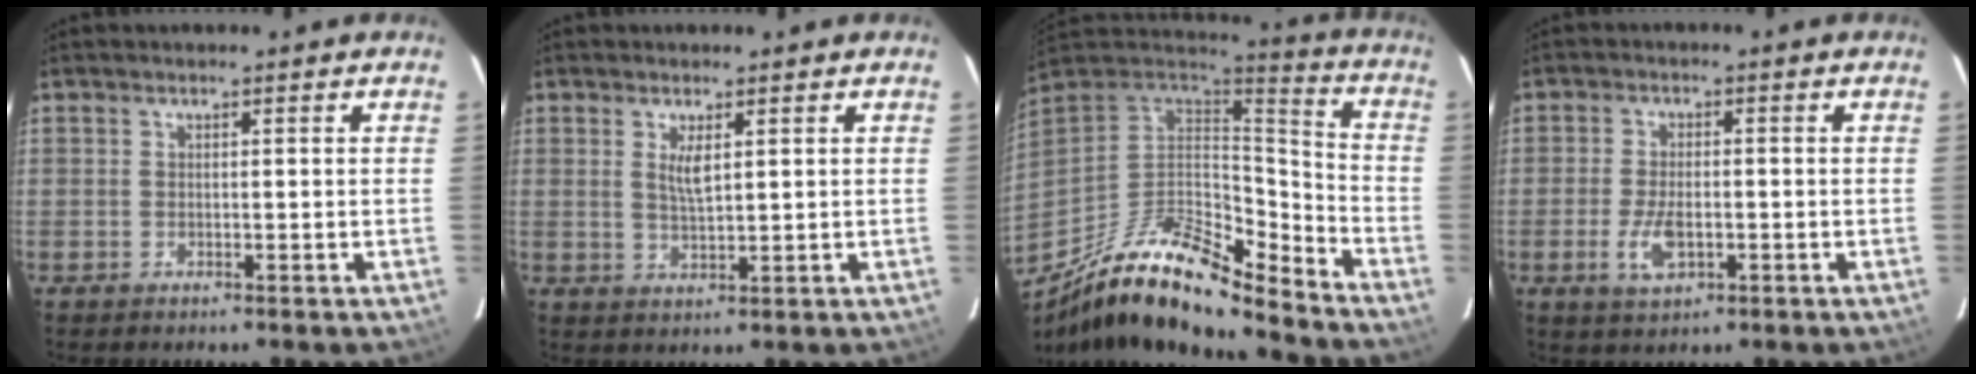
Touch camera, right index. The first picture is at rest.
{"total": 3.3, "force": [1.2, 0.9, 3.0], "torque": [-0.056, -0.004, 0.023]}
{"total": 20.3, "force": [-14.5, 5.7, 13.1], "torque": [-0.240, -0.017, -0.266]}
{"total": 5.8, "force": [-1.9, 2.7, 4.7], "torque": [-0.103, -0.006, -0.033]}